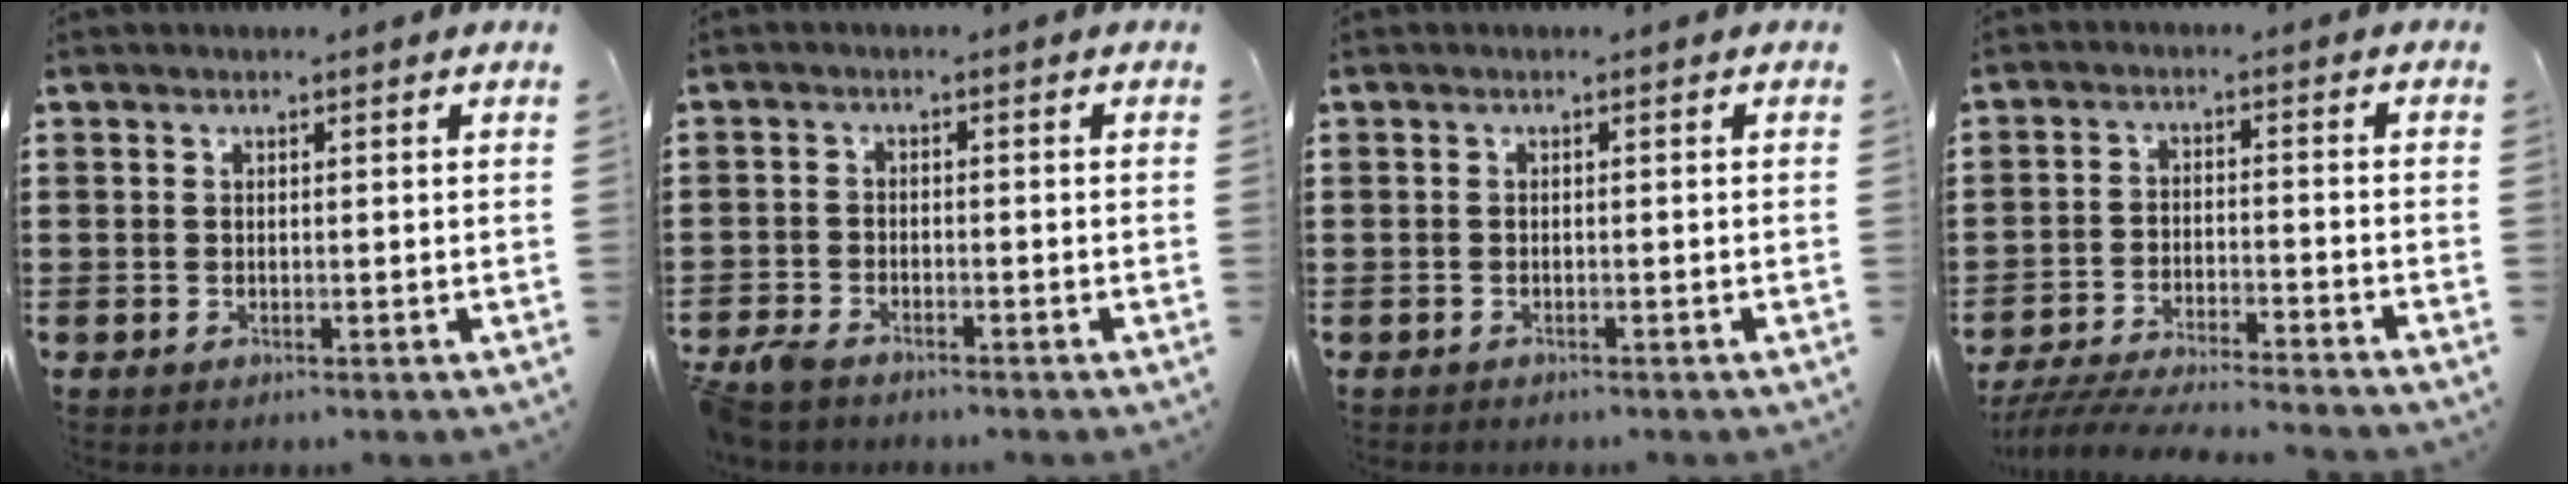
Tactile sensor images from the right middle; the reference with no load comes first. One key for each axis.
{"total": 2.7, "fx": -2.5, "fy": 0.7, "fz": 0.8, "tx": -0.038, "ty": -0.004, "tz": -0.058}
{"total": 0.6, "fx": -0.6, "fy": 0.0, "fz": 0.0, "tx": -0.002, "ty": -0.001, "tz": -0.012}
{"total": 5.6, "fx": -5.4, "fy": 0.1, "fz": 1.3, "tx": -0.032, "ty": -0.007, "tz": -0.109}